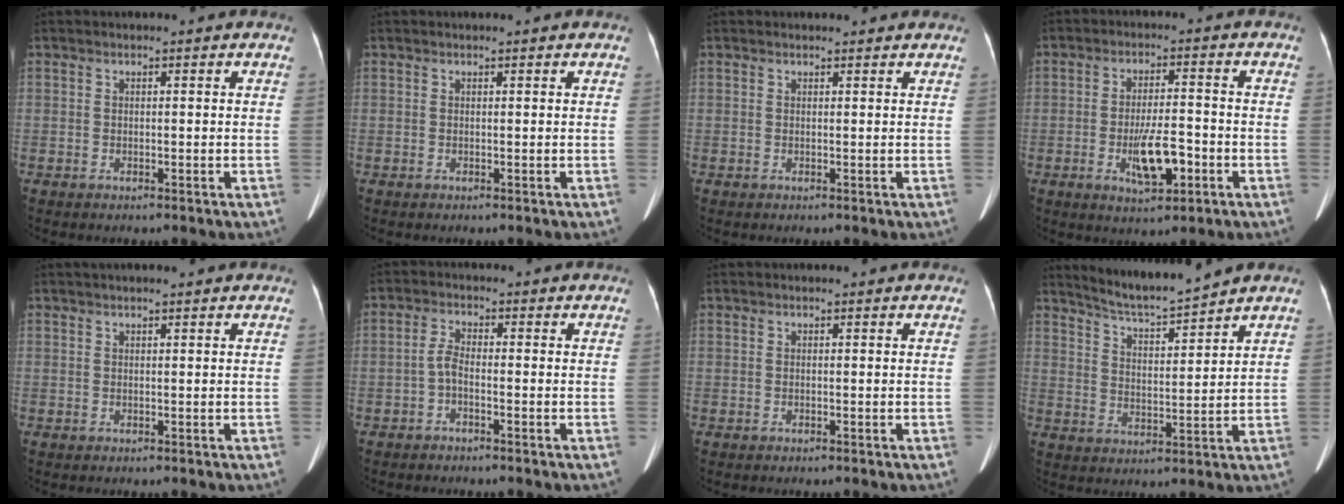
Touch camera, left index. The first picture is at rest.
{"total": 0.0}
{"total": 2.2, "force": [2.1, 0.6, 0.4], "torque": [-0.009, 0.011, 0.021]}
{"total": 6.9, "force": [-2.5, 2.1, 6.1], "torque": [-0.113, -0.003, -0.039]}
{"total": 2.3, "force": [1.8, 0.0, 1.3], "torque": [-0.014, 0.024, 0.029]}
{"total": 2.2, "force": [-1.1, 0.8, 1.8], "torque": [-0.041, 0.004, -0.023]}
{"total": 0.0}
{"total": 7.7, "force": [7.3, -1.0, 2.1], "torque": [-0.044, -0.006, 0.138]}